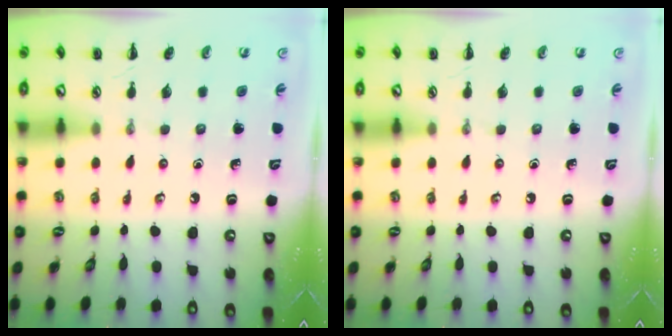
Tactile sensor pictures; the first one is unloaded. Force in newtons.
{"total": 0.0}